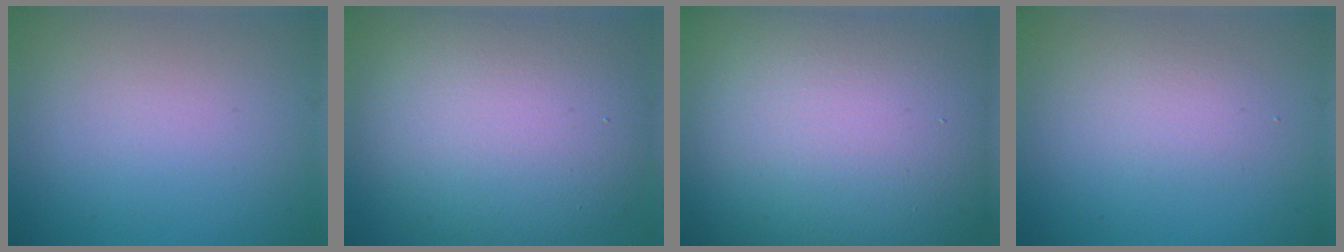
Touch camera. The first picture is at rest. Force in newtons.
{"total": 12.6, "press": 12.5, "slide": 0.5}
{"total": 23.9, "press": 23.8, "slide": 1.2}
{"total": 1.7, "press": 1.7, "slide": 0.1}